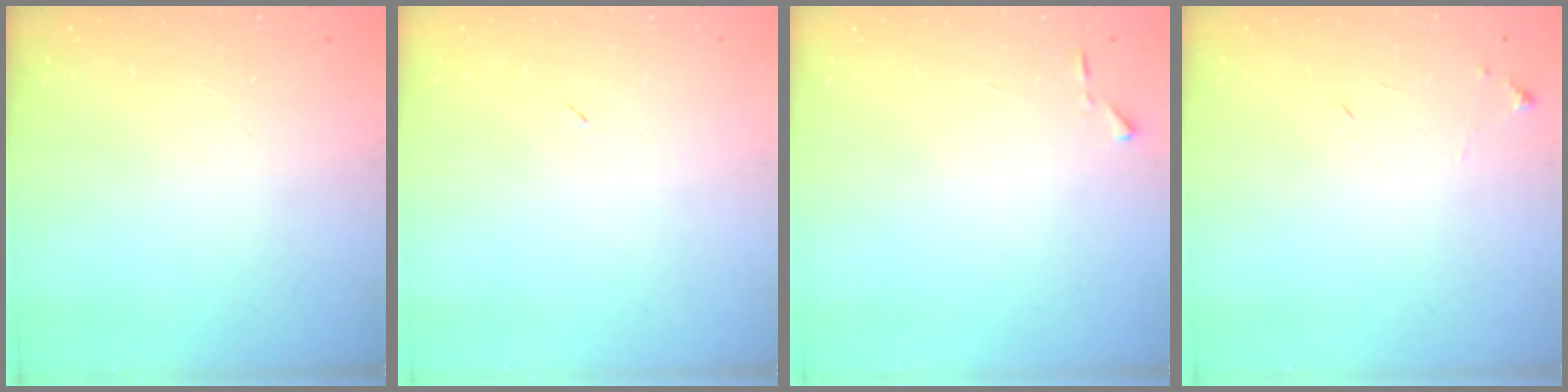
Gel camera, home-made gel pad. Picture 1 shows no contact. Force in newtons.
{"total": 2.2, "press": 2.1, "slide": 0.9}
{"total": 4.1, "press": 4.0, "slide": 0.5}
{"total": 5.5, "press": 5.4, "slide": 0.4}